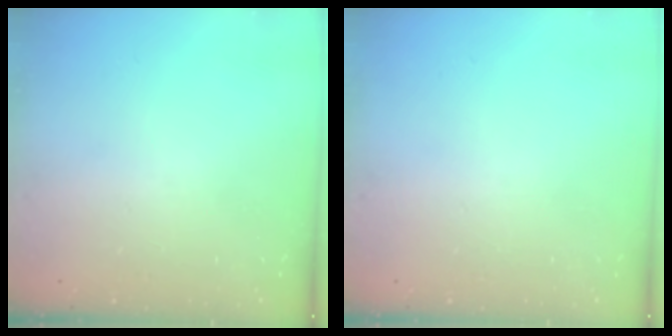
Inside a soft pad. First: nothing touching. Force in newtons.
{"total": 0.0}